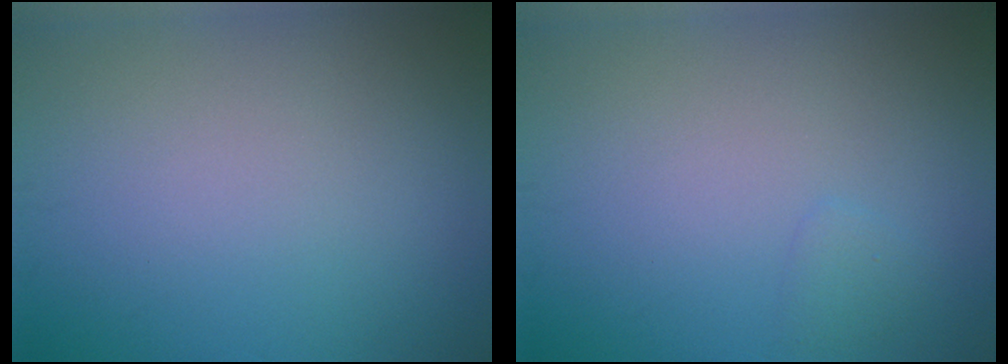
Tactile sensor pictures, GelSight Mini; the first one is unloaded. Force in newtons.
{"total": 0.8, "press": 0.8, "slide": 0.1}